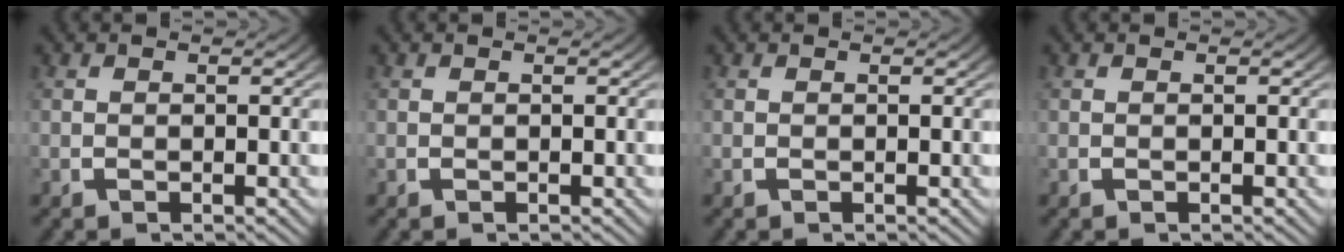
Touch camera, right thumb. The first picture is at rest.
{"total": 0.0}
{"total": 0.0}
{"total": 0.0}